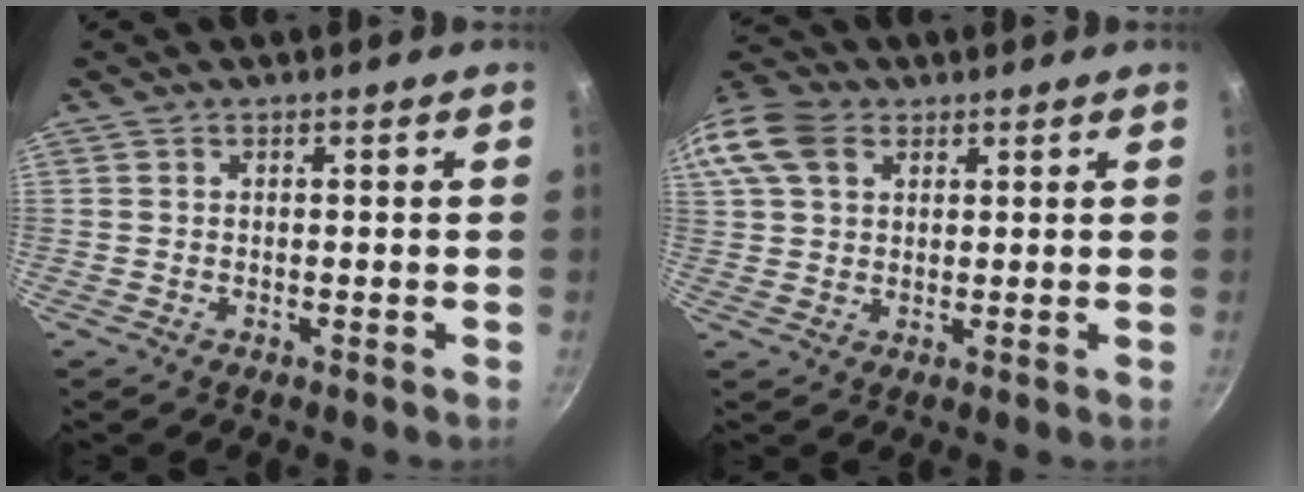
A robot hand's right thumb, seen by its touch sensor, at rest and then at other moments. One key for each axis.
{"total": 14.9, "fx": 5.9, "fy": 10.7, "fz": 8.5, "tx": -0.192, "ty": 0.031, "tz": 0.102}